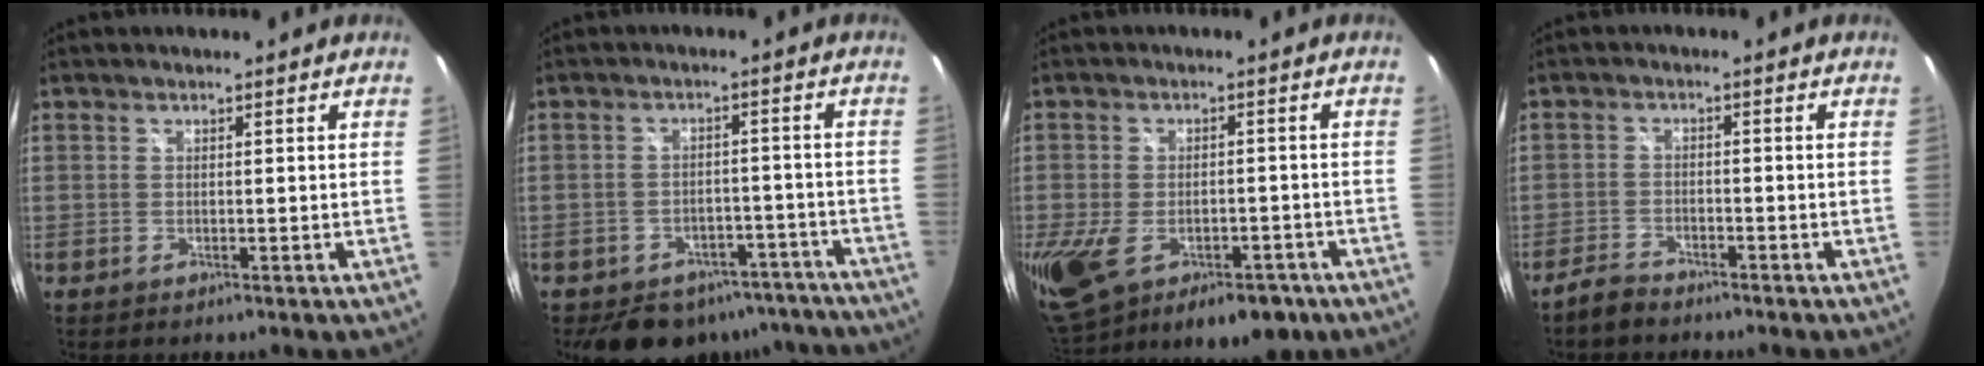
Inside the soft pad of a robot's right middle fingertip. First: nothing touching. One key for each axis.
{"total": 14.6, "fx": -11.3, "fy": 7.9, "fz": 4.8, "tx": -0.100, "ty": 0.021, "tz": -0.126}
{"total": 23.9, "fx": -11.2, "fy": 14.5, "fz": 15.5, "tx": -0.352, "ty": -0.053, "tz": -0.153}
{"total": 3.7, "fx": -3.4, "fy": 1.1, "fz": 1.0, "tx": -0.040, "ty": -0.002, "tz": -0.065}